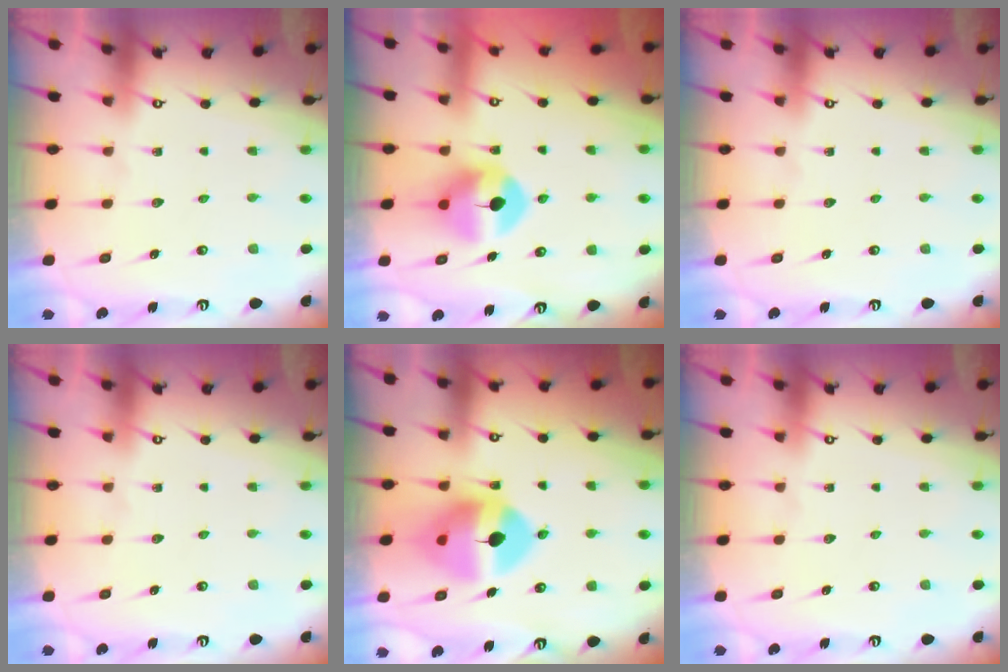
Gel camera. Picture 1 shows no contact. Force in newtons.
{"total": 8.4, "press": 8.3, "slide": 1.2}
{"total": 0.0}
{"total": 0.0}
{"total": 12.2, "press": 12.1, "slide": 2.0}
{"total": 0.0}